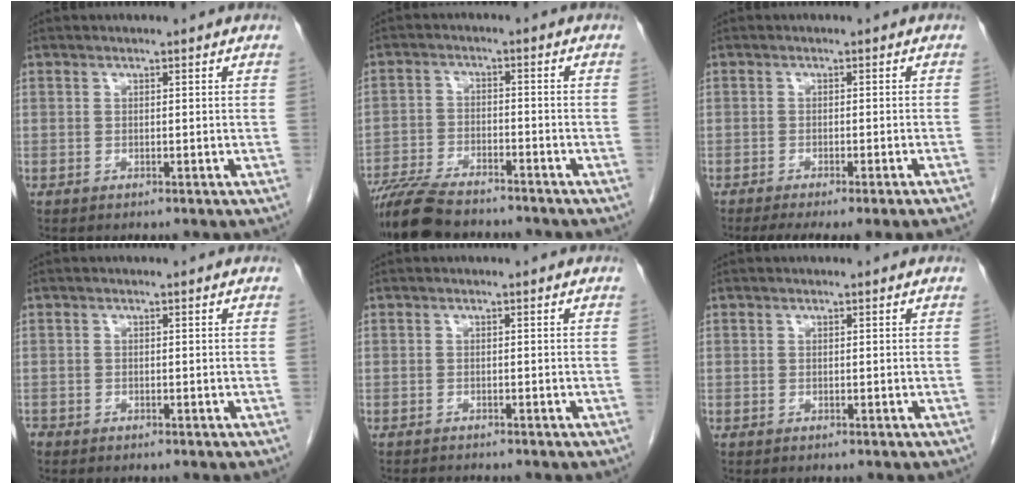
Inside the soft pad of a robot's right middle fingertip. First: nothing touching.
{"total": 11.1, "force": [-9.7, 2.3, 4.8], "torque": [-0.086, -0.018, -0.159]}
{"total": 8.3, "force": [-6.8, -0.8, 4.7], "torque": [-0.041, -0.015, -0.095]}
{"total": 0.7, "force": [-0.6, 0.4, 0.1], "torque": [-0.006, 0.000, -0.014]}
{"total": 1.6, "force": [-1.5, 0.0, 0.3], "torque": [-0.007, -0.005, -0.023]}
{"total": 0.0}